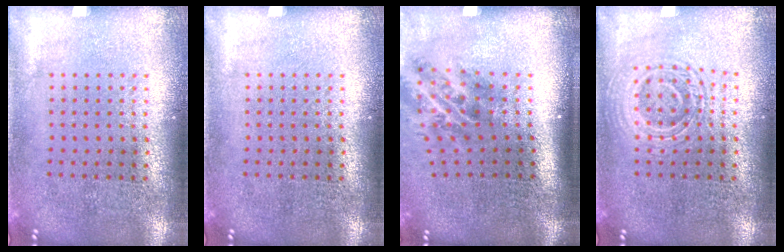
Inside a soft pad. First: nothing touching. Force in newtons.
{"total": 0.0}
{"total": 2.0, "press": 1.3, "slide": 1.6}
{"total": 2.7, "press": 2.7, "slide": 0.5}